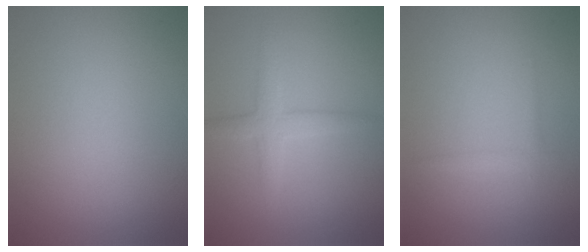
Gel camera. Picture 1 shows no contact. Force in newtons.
{"total": 2.4, "press": 2.4, "slide": 0.2}
{"total": 0.8, "press": 0.8, "slide": 0.1}